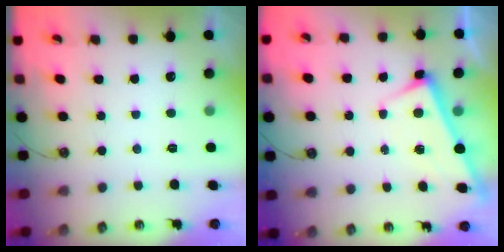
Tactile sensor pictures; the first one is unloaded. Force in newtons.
{"total": 2.4, "press": 2.4, "slide": 0.1}